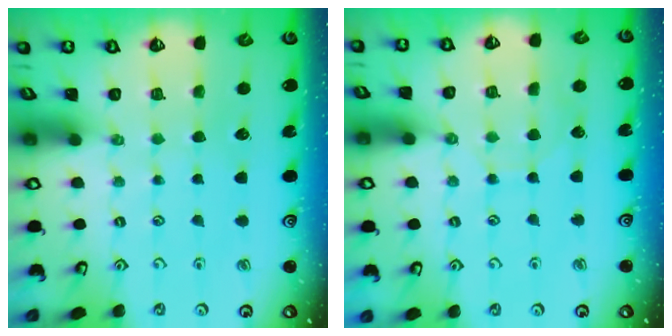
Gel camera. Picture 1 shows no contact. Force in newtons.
{"total": 2.8, "press": 2.8, "slide": 0.4}